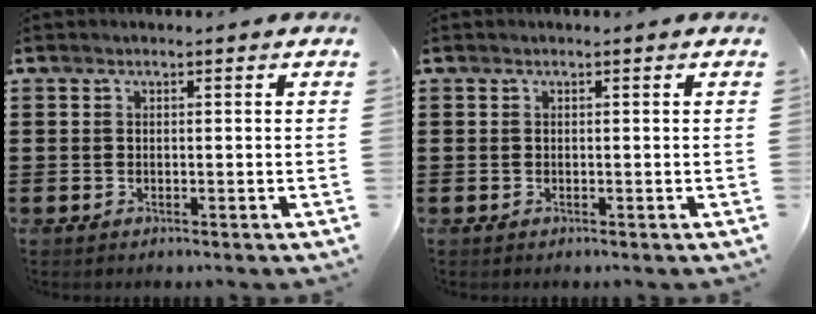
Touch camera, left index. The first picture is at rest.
{"total": 0.0}